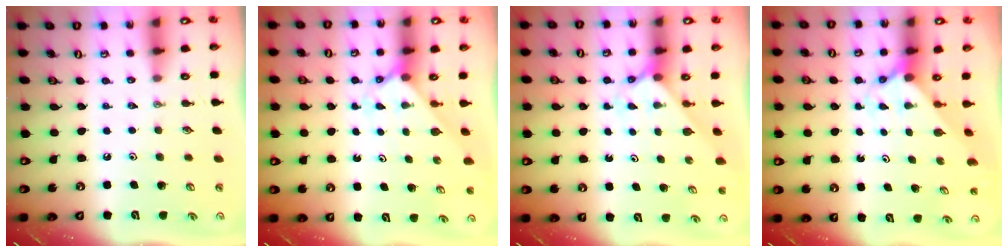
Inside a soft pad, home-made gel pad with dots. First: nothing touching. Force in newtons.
{"total": 2.3, "press": 2.3, "slide": 0.2}
{"total": 2.3, "press": 2.3, "slide": 0.1}
{"total": 1.8, "press": 1.8, "slide": 0.1}